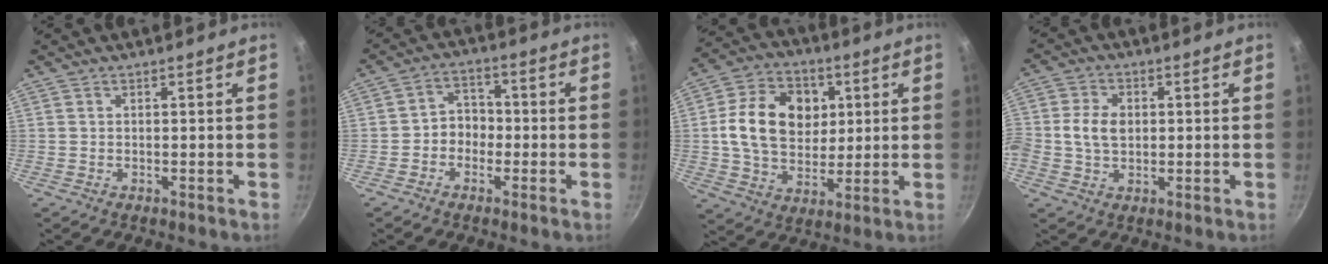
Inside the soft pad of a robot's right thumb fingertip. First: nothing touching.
{"total": 5.4, "force": [-1.3, 4.5, 2.6], "torque": [-0.003, 0.024, -0.030]}
{"total": 16.5, "force": [2.9, 12.6, 10.2], "torque": [-0.151, 0.004, 0.046]}
{"total": 6.9, "force": [0.3, 5.0, 4.7], "torque": [-0.077, 0.008, -0.001]}